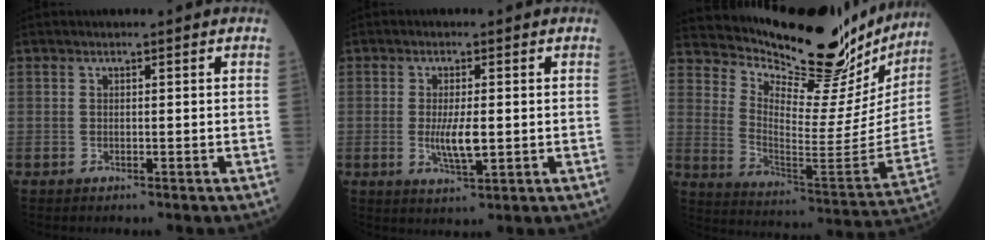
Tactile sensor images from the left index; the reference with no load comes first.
{"total": 4.3, "force": [-0.3, 1.0, 4.1], "torque": [-0.083, -0.006, -0.004]}
{"total": 26.6, "force": [24.1, 5.3, 10.1], "torque": [-0.163, -0.085, 0.327]}